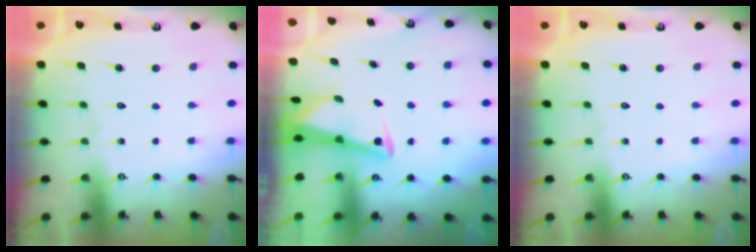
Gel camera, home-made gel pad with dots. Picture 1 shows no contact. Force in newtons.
{"total": 3.0, "press": 2.9, "slide": 0.4}
{"total": 0.0}